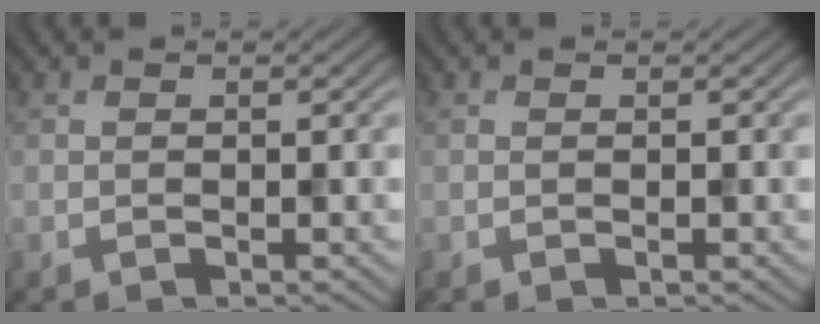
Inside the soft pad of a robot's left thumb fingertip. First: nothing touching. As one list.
[{"total": 0.0}]